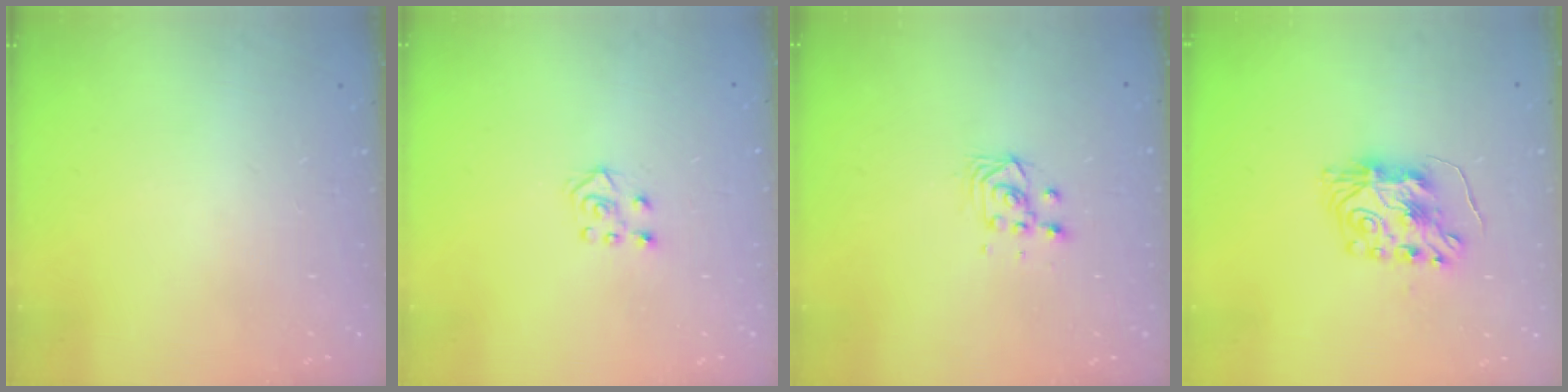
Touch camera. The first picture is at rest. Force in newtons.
{"total": 5.2, "press": 5.2, "slide": 0.4}
{"total": 4.3, "press": 4.3, "slide": 0.6}
{"total": 7.8, "press": 7.8, "slide": 0.2}